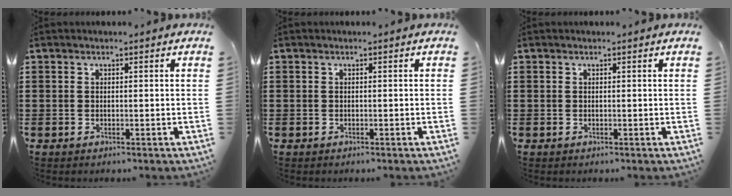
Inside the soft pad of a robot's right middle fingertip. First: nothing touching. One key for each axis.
{"total": 0.0}
{"total": 0.0}